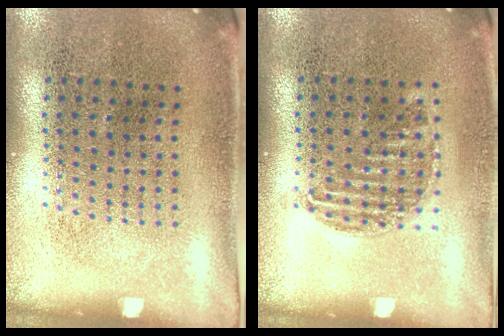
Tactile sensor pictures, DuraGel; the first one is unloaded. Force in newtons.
{"total": 0.9, "press": 0.8, "slide": 0.5}